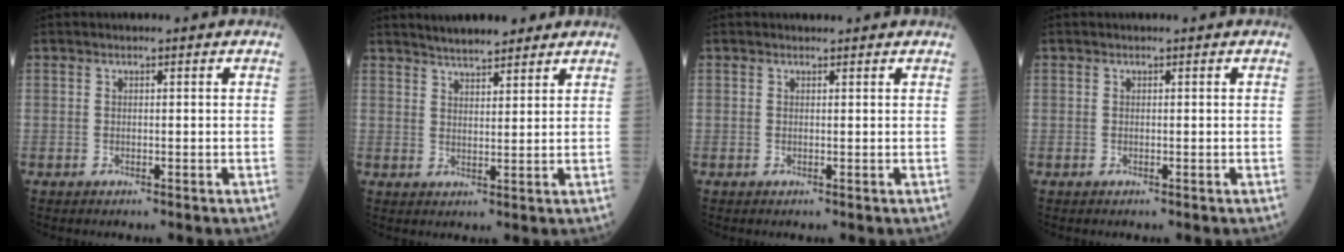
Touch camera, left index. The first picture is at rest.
{"total": 6.4, "force": [5.5, 1.3, 2.9], "torque": [-0.046, 0.019, 0.091]}
{"total": 1.0, "force": [0.9, 0.0, 0.2], "torque": [-0.009, 0.009, 0.018]}
{"total": 0.0}